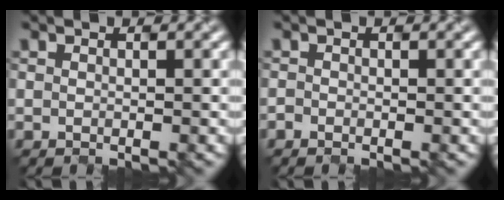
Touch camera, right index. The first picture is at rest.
{"total": 0.6, "force": [-0.6, -0.1, -0.1], "torque": [0.000, 0.004, -0.008]}